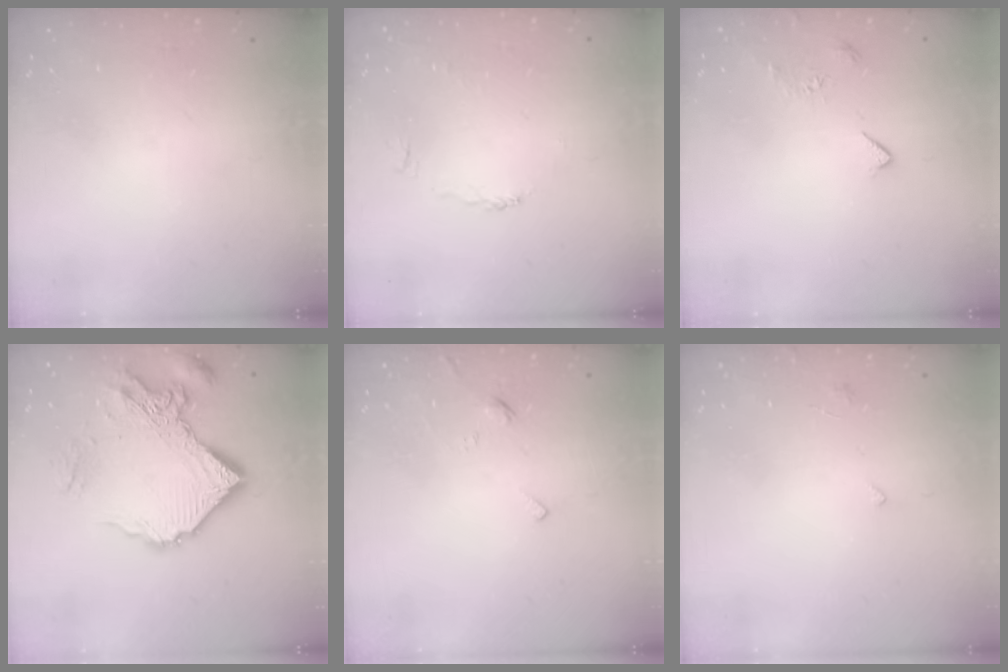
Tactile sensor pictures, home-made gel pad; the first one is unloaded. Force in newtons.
{"total": 2.2, "press": 2.1, "slide": 0.4}
{"total": 3.8, "press": 3.7, "slide": 0.8}
{"total": 18.7, "press": 18.5, "slide": 2.2}
{"total": 2.4, "press": 2.4, "slide": 0.5}
{"total": 0.9, "press": 0.8, "slide": 0.4}